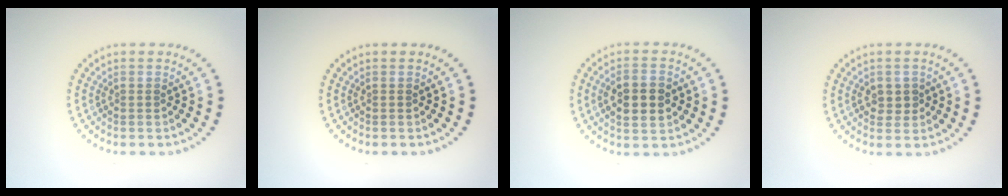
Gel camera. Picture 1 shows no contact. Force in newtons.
{"total": 0.0}
{"total": 3.7, "press": 3.7, "slide": 0.2}
{"total": 1.5, "press": 1.4, "slide": 0.2}